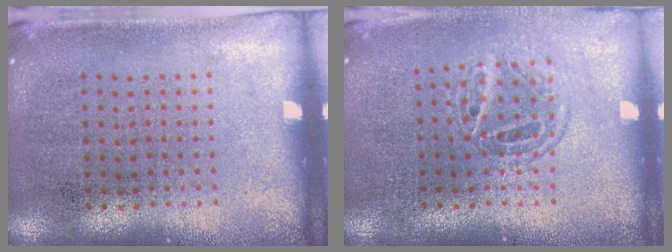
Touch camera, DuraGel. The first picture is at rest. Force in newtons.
{"total": 1.6, "press": 1.2, "slide": 1.0}